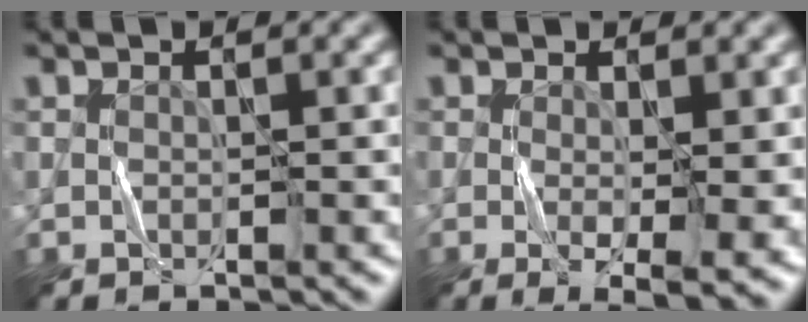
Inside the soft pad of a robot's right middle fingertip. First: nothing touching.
{"total": 4.6, "force": [-0.7, 0.9, 4.5], "torque": [-0.074, -0.016, -0.005]}